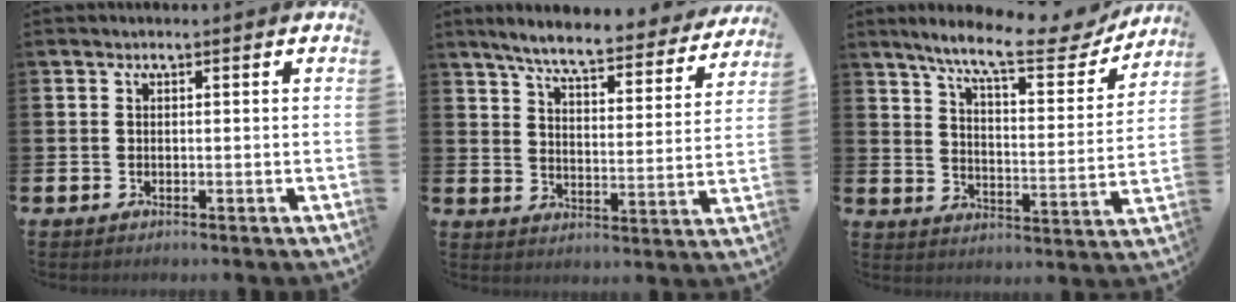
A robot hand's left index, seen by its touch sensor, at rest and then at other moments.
{"total": 6.9, "force": [6.3, 0.6, 2.7], "torque": [-0.077, -0.041, 0.104]}
{"total": 10.6, "force": [8.9, 2.1, 5.4], "torque": [-0.119, -0.050, 0.147]}